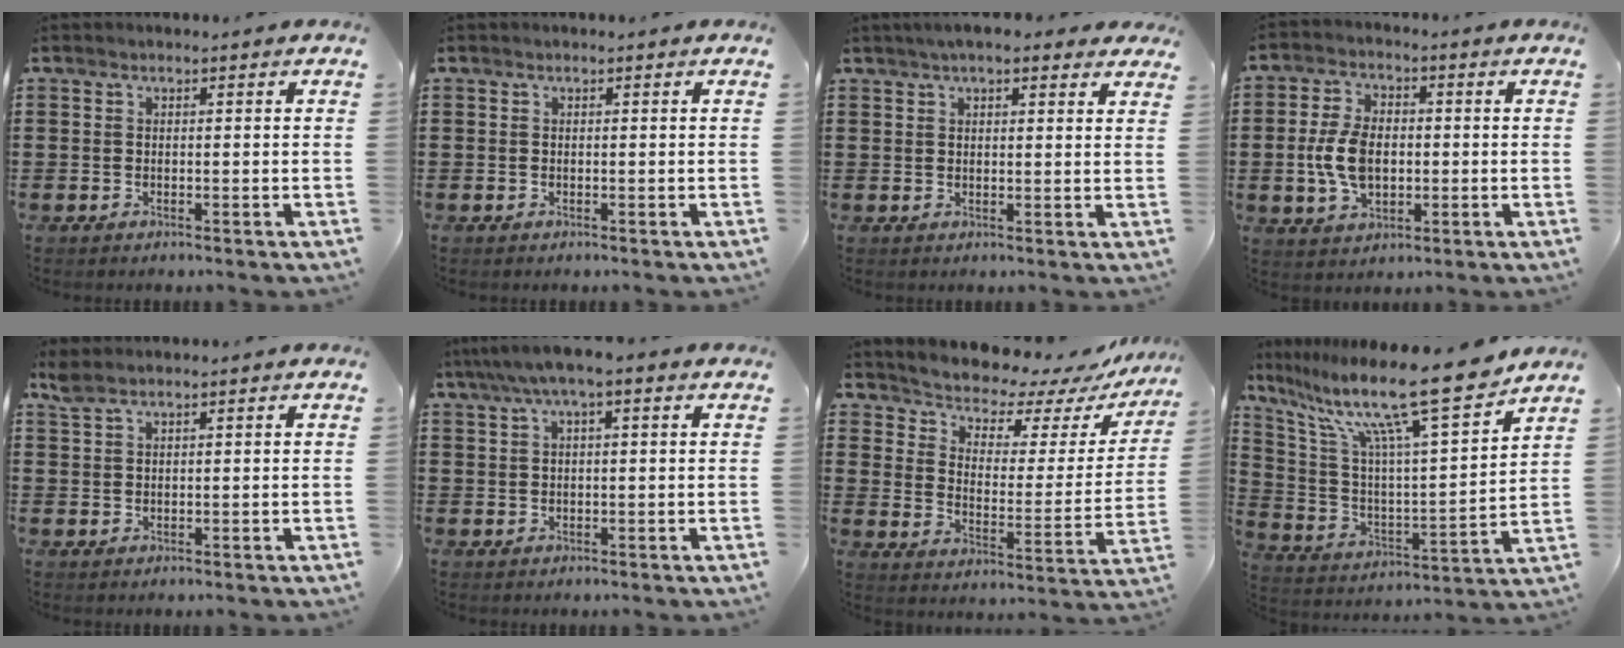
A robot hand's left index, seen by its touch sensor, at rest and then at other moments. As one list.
[{"total": 0.0}, {"total": 4.1, "force": [3.3, 1.0, 2.2], "torque": [-0.051, 0.004, 0.059]}, {"total": 7.7, "force": [-0.6, 4.8, 6.0], "torque": [-0.146, 0.003, -0.017]}, {"total": 1.7, "force": [1.3, 0.5, 1.1], "torque": [-0.025, 0.001, 0.024]}, {"total": 3.1, "force": [1.1, 0.5, 2.9], "torque": [-0.054, 0.004, 0.016]}, {"total": 5.6, "force": [5.4, 1.3, 0.5], "torque": [-0.038, -0.056, 0.087]}, {"total": 15.4, "force": [11.8, 0.9, 9.8], "torque": [-0.210, -0.074, 0.191]}]